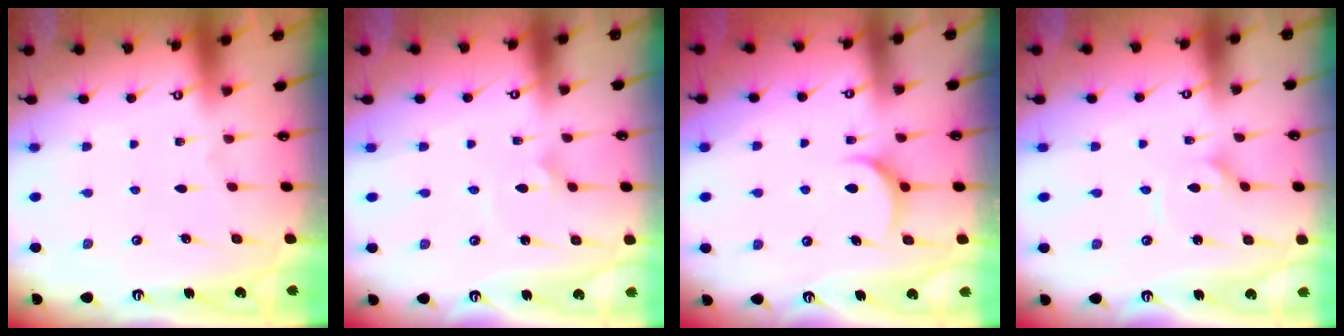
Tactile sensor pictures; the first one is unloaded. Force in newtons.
{"total": 2.2, "press": 2.2, "slide": 0.1}
{"total": 5.7, "press": 5.7, "slide": 0.6}
{"total": 2.3, "press": 2.3, "slide": 0.1}